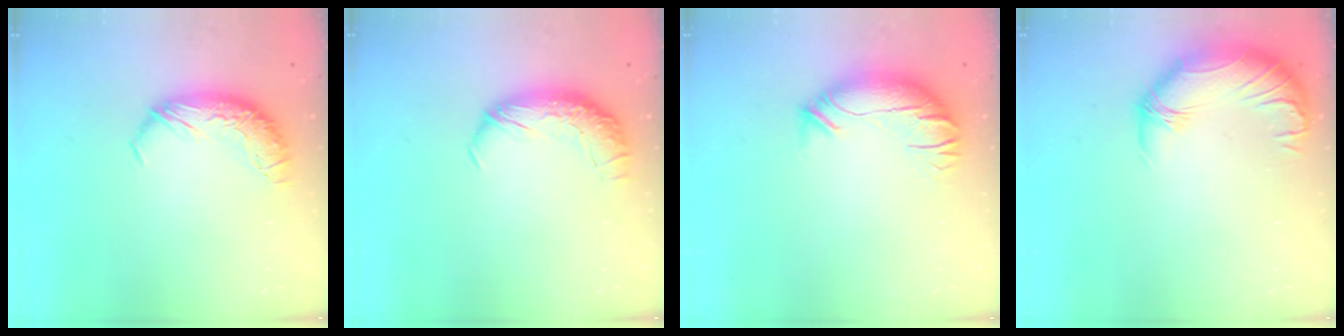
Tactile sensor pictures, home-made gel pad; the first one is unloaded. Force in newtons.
{"total": 2.4, "press": 1.1, "slide": 2.2}
{"total": 2.6, "press": 0.9, "slide": 2.5}
{"total": 2.4, "press": 0.8, "slide": 2.3}